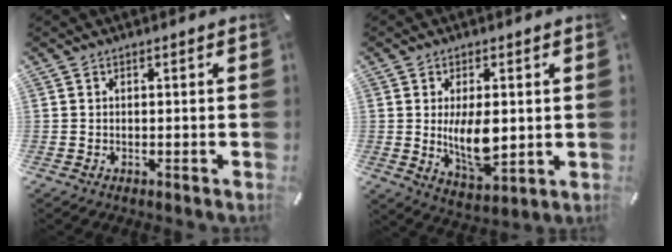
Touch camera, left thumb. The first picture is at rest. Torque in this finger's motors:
{"motor_torque": [1.49, 2.19, 0.28, -0.14, 0.34]}